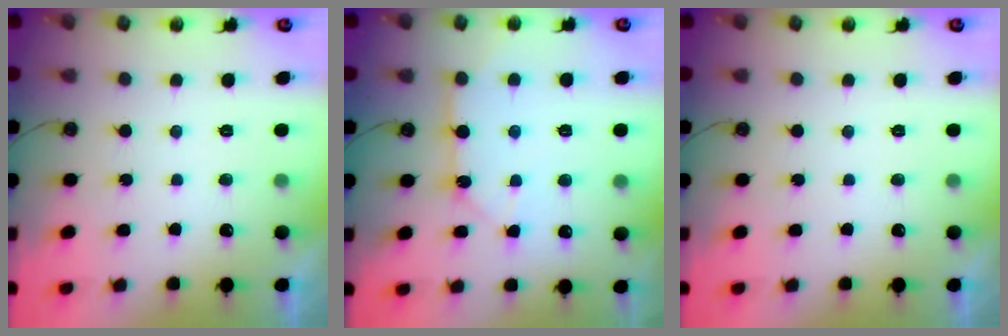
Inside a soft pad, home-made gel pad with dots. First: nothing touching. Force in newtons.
{"total": 10.9, "press": 10.8, "slide": 1.2}
{"total": 0.0}